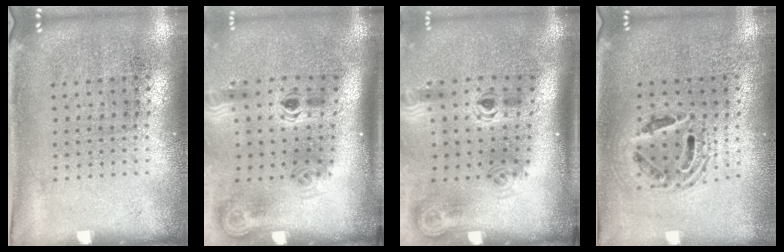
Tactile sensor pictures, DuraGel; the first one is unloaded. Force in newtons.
{"total": 2.1, "press": 1.4, "slide": 1.5}
{"total": 1.9, "press": 1.3, "slide": 1.5}
{"total": 1.6, "press": 1.4, "slide": 0.8}